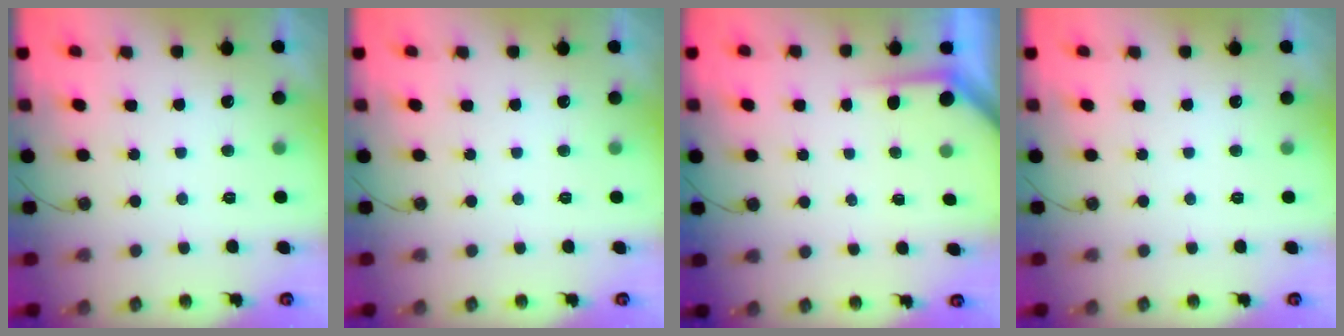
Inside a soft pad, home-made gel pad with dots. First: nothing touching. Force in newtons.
{"total": 0.0}
{"total": 2.0, "press": 2.0, "slide": 0.2}
{"total": 0.0}